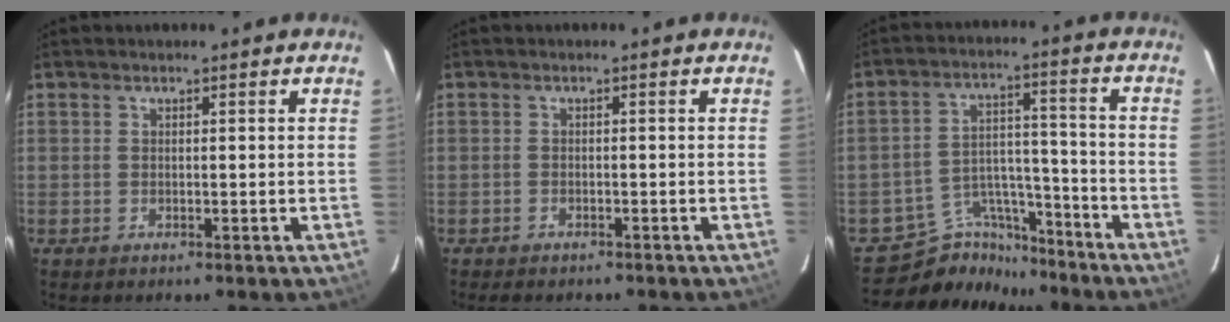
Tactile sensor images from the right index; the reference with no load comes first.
{"total": 3.5, "force": [-3.0, 1.3, 1.3], "torque": [-0.034, -0.007, -0.046]}
{"total": 11.1, "force": [-10.1, 4.5, 0.6], "torque": [-0.018, 0.044, -0.168]}